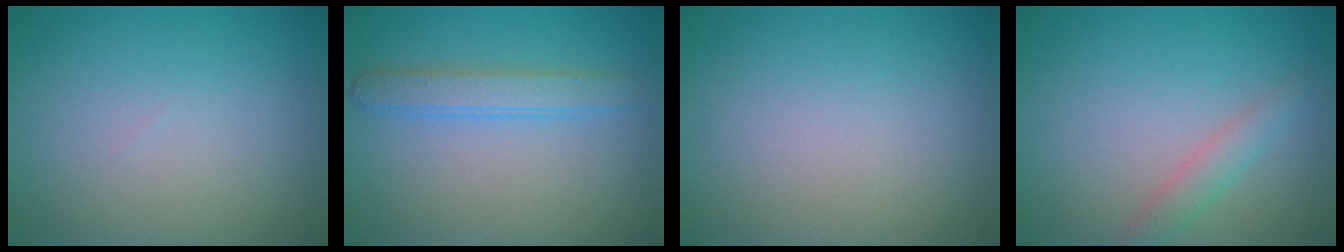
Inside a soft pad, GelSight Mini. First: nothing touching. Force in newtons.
{"total": 2.5, "press": 2.5, "slide": 0.1}
{"total": 0.0}
{"total": 1.9, "press": 1.9, "slide": 0.0}